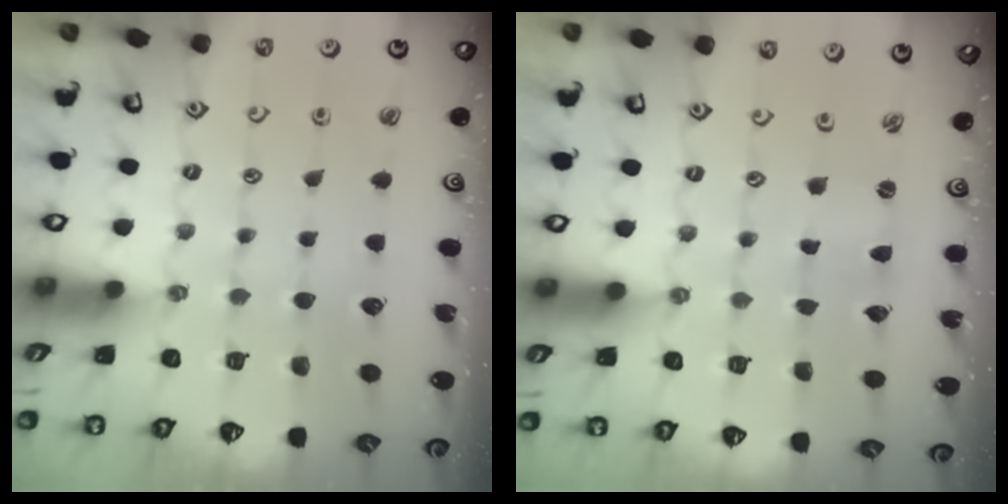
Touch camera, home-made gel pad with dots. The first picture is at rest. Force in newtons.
{"total": 0.0}